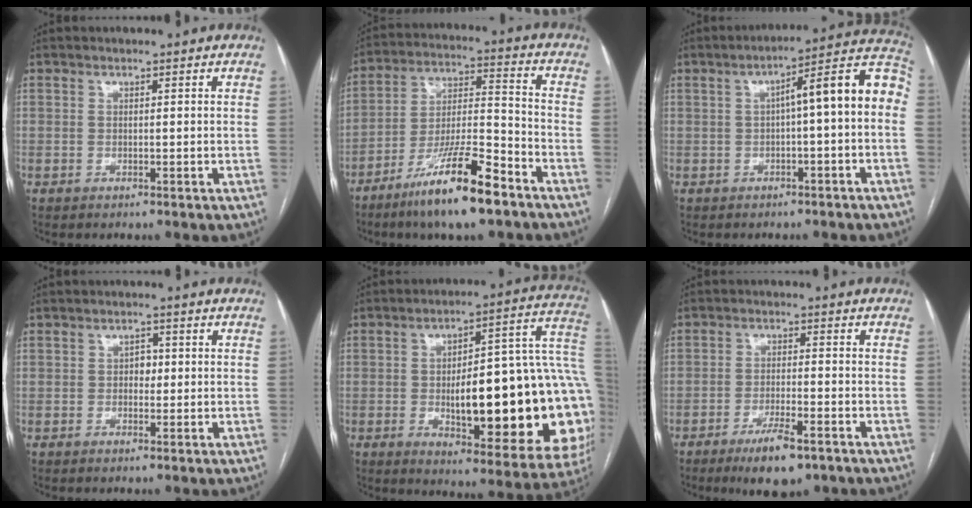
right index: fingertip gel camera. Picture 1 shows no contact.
{"total": 15.2, "force": [-10.0, 1.8, 11.3], "torque": [-0.214, -0.017, -0.179]}
{"total": 11.0, "force": [0.3, 1.3, 11.0], "torque": [-0.149, 0.046, 0.000]}
{"total": 1.8, "force": [0.1, 1.3, 1.3], "torque": [-0.015, 0.004, 0.000]}
{"total": 29.7, "force": [-3.1, 7.6, 28.5], "torque": [-0.293, 0.027, -0.029]}
{"total": 7.3, "force": [-4.7, 1.4, 5.4], "torque": [-0.098, -0.012, -0.073]}